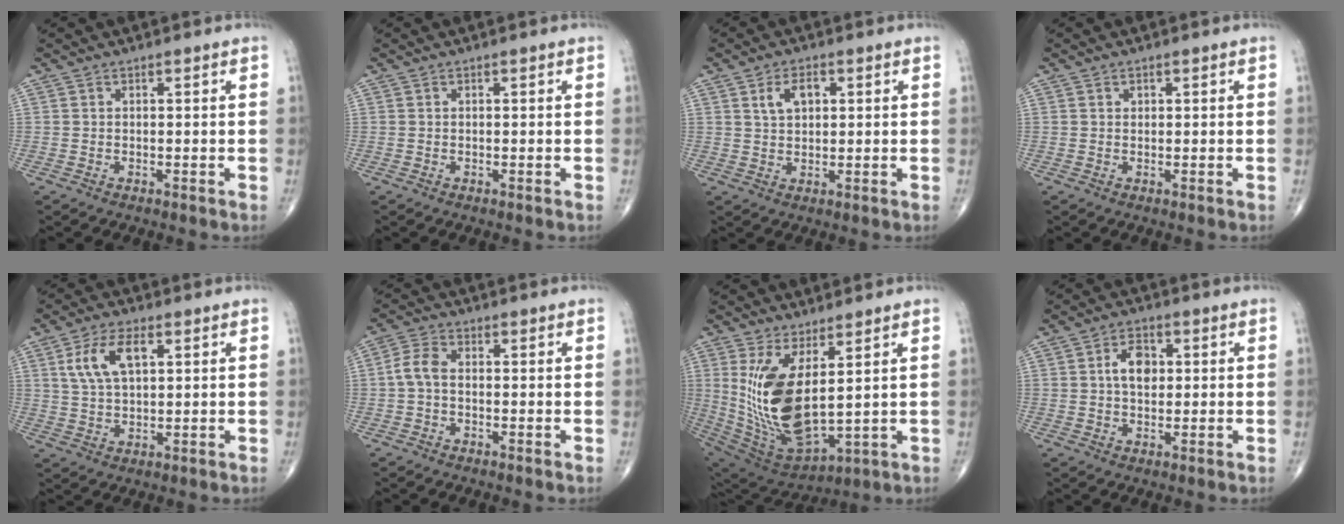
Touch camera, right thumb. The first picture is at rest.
{"total": 0.0}
{"total": 4.8, "force": [1.7, 2.8, 3.4], "torque": [-0.053, 0.002, 0.031]}
{"total": 0.7, "force": [0.3, 0.6, 0.3], "torque": [0.000, -0.001, 0.005]}
{"total": 8.6, "force": [2.9, 4.3, 6.8], "torque": [-0.131, 0.000, 0.057]}
{"total": 4.2, "force": [-0.4, 2.6, 3.3], "torque": [-0.068, 0.013, -0.016]}
{"total": 16.9, "force": [3.3, 7.2, 14.9], "torque": [-0.301, -0.038, 0.089]}
{"total": 5.6, "force": [1.0, 3.6, 4.2], "torque": [-0.060, 0.005, 0.012]}